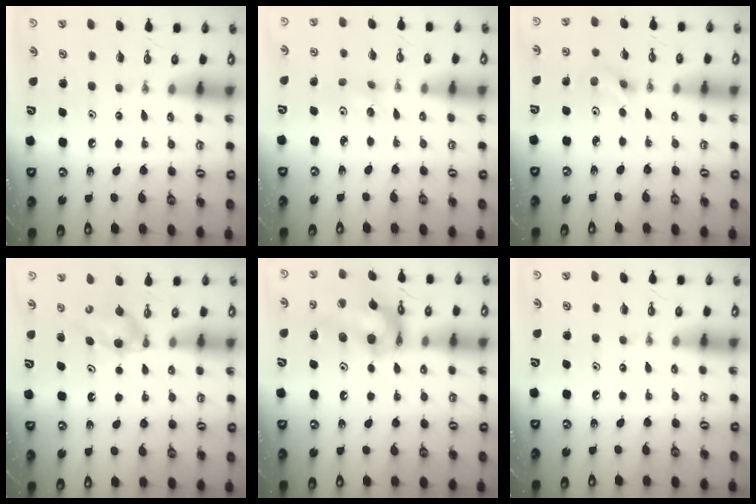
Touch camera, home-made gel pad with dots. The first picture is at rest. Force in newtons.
{"total": 6.9, "press": 4.9, "slide": 4.8}
{"total": 3.4, "press": 3.3, "slide": 0.9}
{"total": 3.7, "press": 3.1, "slide": 2.1}
{"total": 16.8, "press": 16.7, "slide": 1.9}
{"total": 0.0}